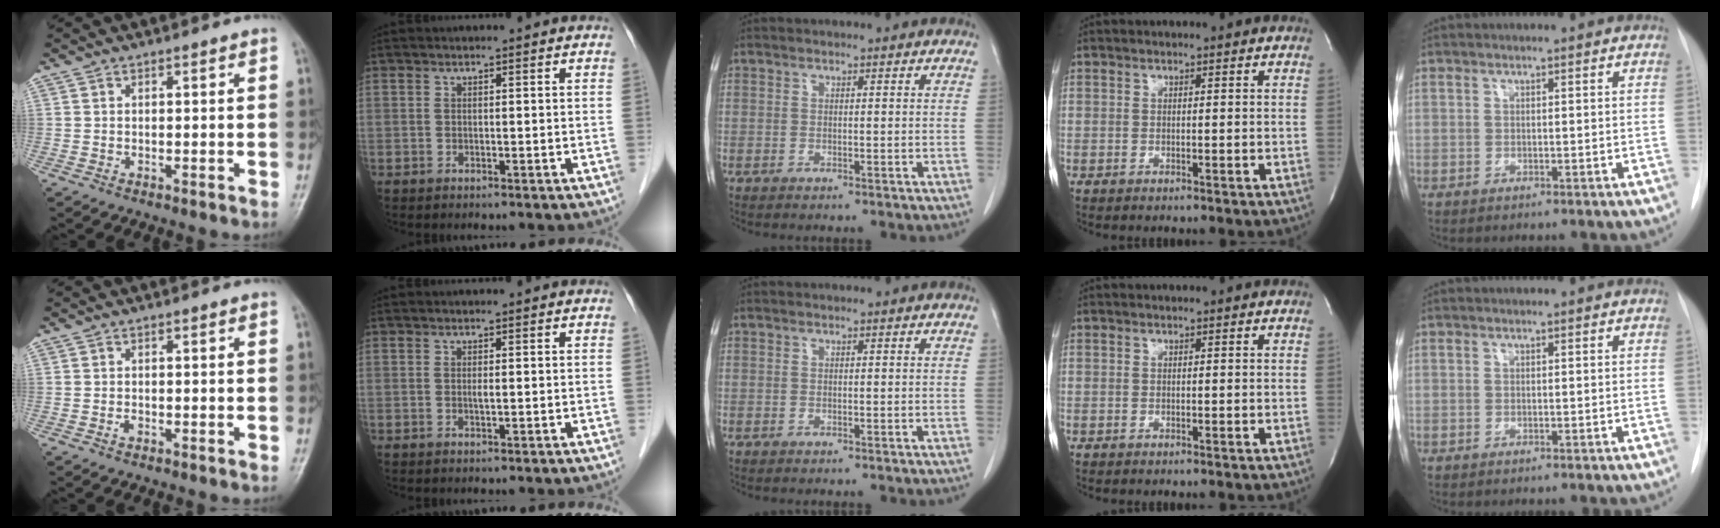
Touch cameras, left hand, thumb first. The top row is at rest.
{"thumb": {"total": 0.8, "force": [-0.3, 0.5, 0.5], "torque": [-0.009, 0.004, -0.005]}, "index": {"total": 0.6, "force": [0.2, 0.0, 0.6], "torque": [-0.015, -0.002, 0.002]}}